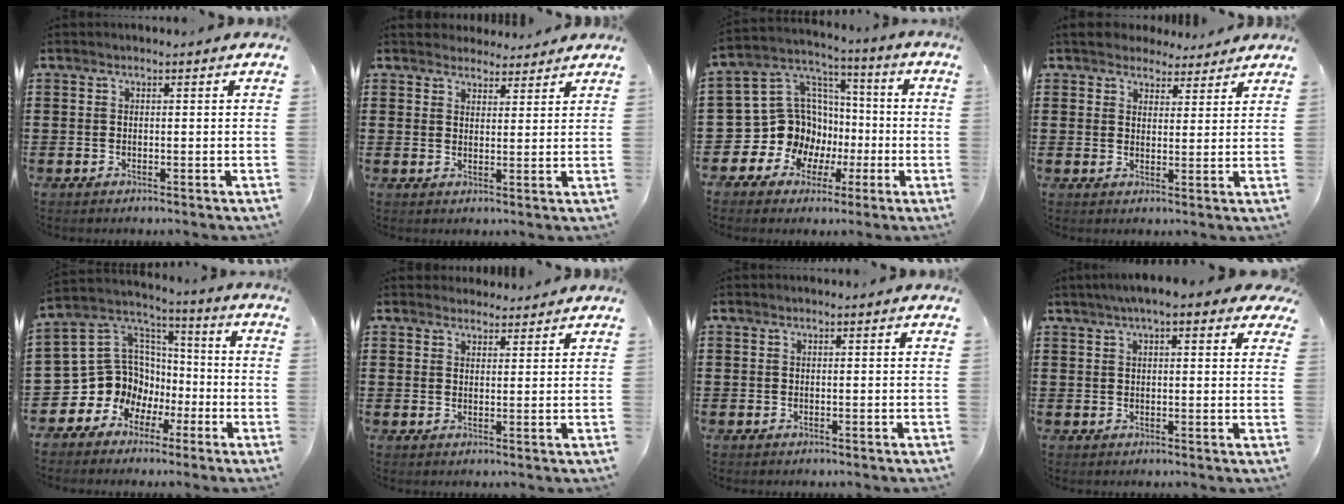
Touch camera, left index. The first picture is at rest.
{"total": 3.3, "force": [3.0, 1.2, -0.1], "torque": [-0.009, -0.003, 0.059]}
{"total": 12.7, "force": [-2.2, 11.9, 3.7], "torque": [-0.126, -0.015, -0.025]}
{"total": 4.3, "force": [3.9, 1.8, 0.6], "torque": [-0.028, -0.003, 0.074]}
{"total": 10.3, "force": [-2.2, 9.9, 1.4], "torque": [-0.085, -0.022, -0.030]}
{"total": 2.5, "force": [2.3, 0.9, 0.0], "torque": [-0.005, 0.001, 0.046]}
{"total": 0.0}
{"total": 4.7, "force": [3.1, 0.9, 3.4], "torque": [-0.074, 0.006, 0.054]}